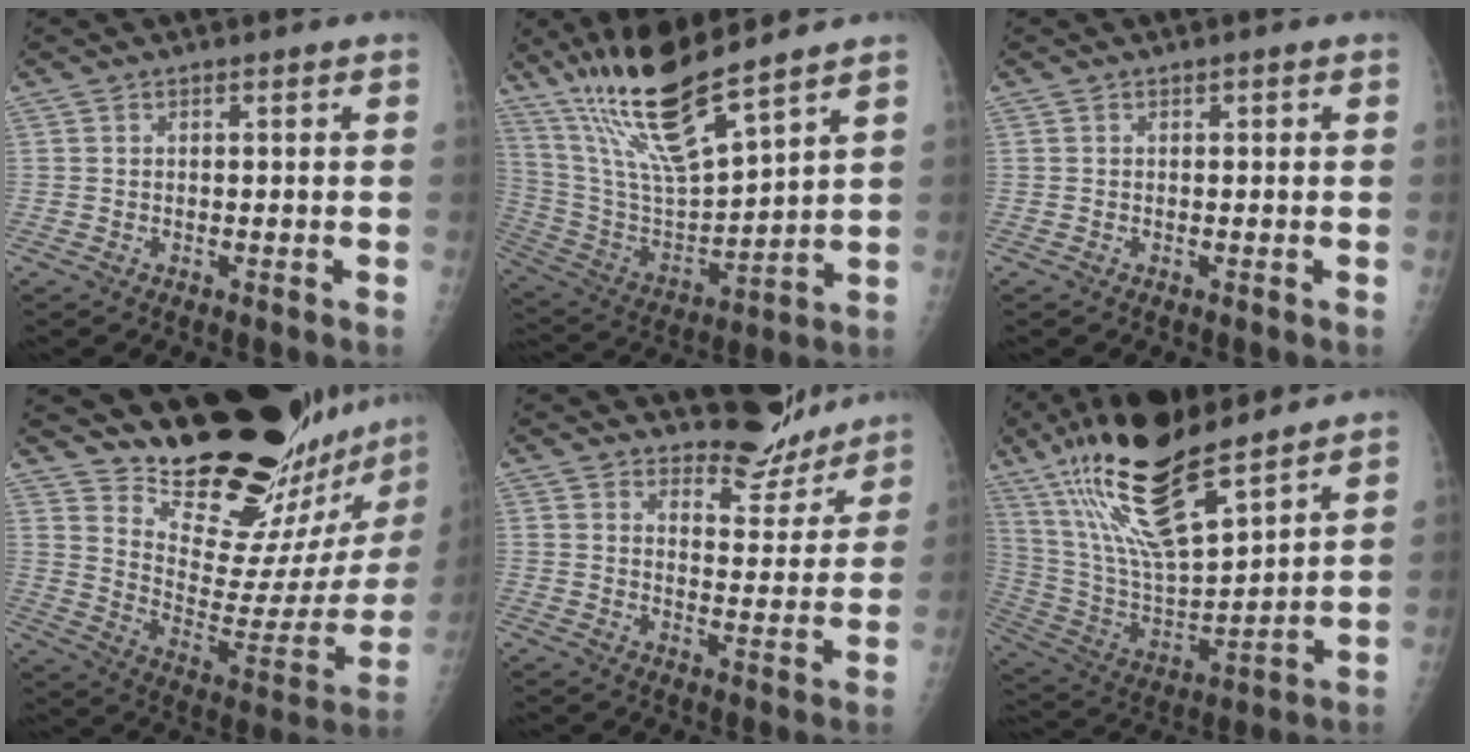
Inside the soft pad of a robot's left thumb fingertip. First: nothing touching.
{"total": 17.9, "force": [13.2, 2.8, 11.7], "torque": [-0.208, -0.069, 0.263]}
{"total": 0.0}
{"total": 25.2, "force": [23.1, 4.0, 9.3], "torque": [-0.100, -0.212, 0.331]}
{"total": 8.6, "force": [8.1, 2.8, 0.8], "torque": [0.020, -0.078, 0.115]}
{"total": 23.7, "force": [15.3, 6.7, 16.8], "torque": [-0.301, -0.054, 0.284]}